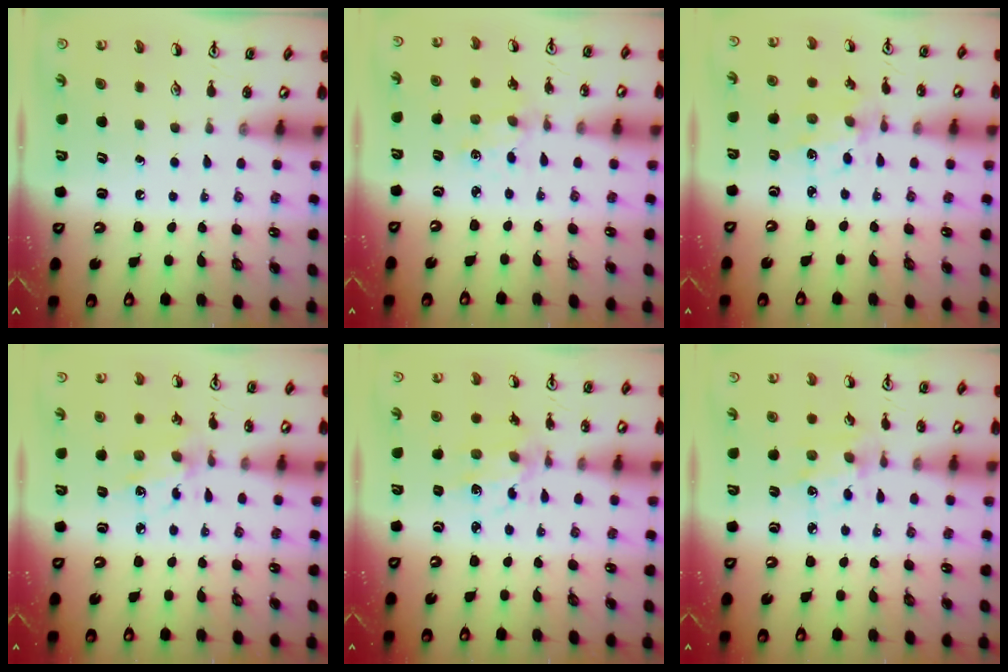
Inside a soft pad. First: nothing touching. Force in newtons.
{"total": 1.1, "press": 1.1, "slide": 0.3}
{"total": 3.4, "press": 3.3, "slide": 0.9}
{"total": 5.8, "press": 5.6, "slide": 1.6}
{"total": 4.0, "press": 3.8, "slide": 1.3}
{"total": 2.9, "press": 2.9, "slide": 0.7}